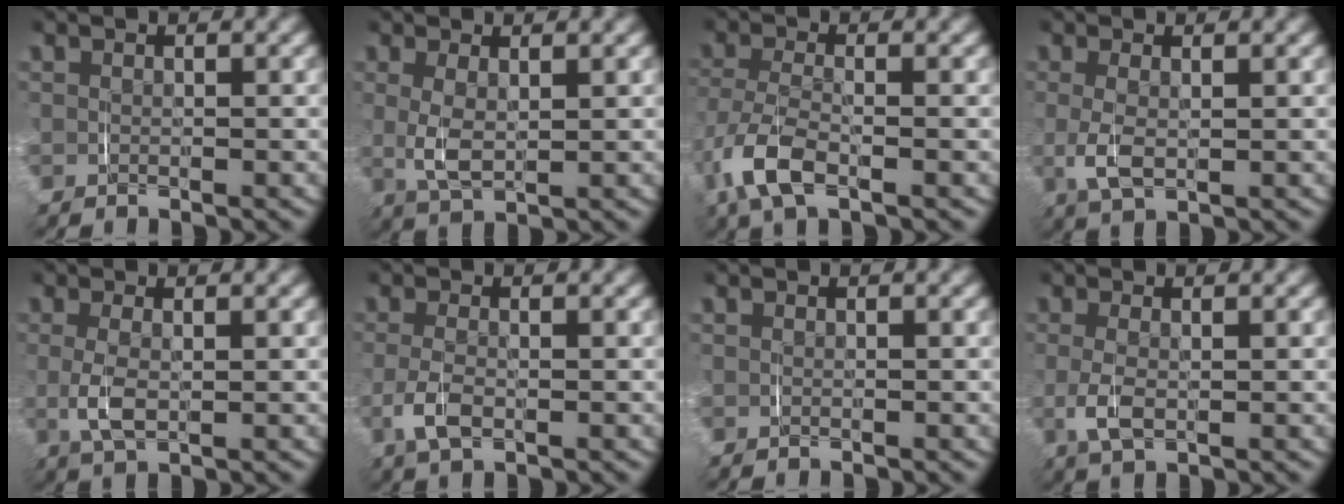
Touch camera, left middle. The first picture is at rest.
{"total": 3.0, "force": [0.2, 1.5, 2.5], "torque": [-0.065, -0.010, 0.010]}
{"total": 4.3, "force": [-2.8, 1.3, 3.0], "torque": [-0.074, -0.014, -0.044]}
{"total": 2.1, "force": [-0.4, 0.7, 2.0], "torque": [-0.053, -0.010, 0.000]}
{"total": 2.2, "force": [-0.4, 0.6, 2.0], "torque": [-0.054, -0.009, -0.001]}
{"total": 2.2, "force": [-1.1, 0.6, 1.7], "torque": [-0.051, -0.012, -0.015]}
{"total": 0.0}
{"total": 1.9, "force": [-0.6, 0.6, 1.8], "torque": [-0.049, -0.009, -0.004]}